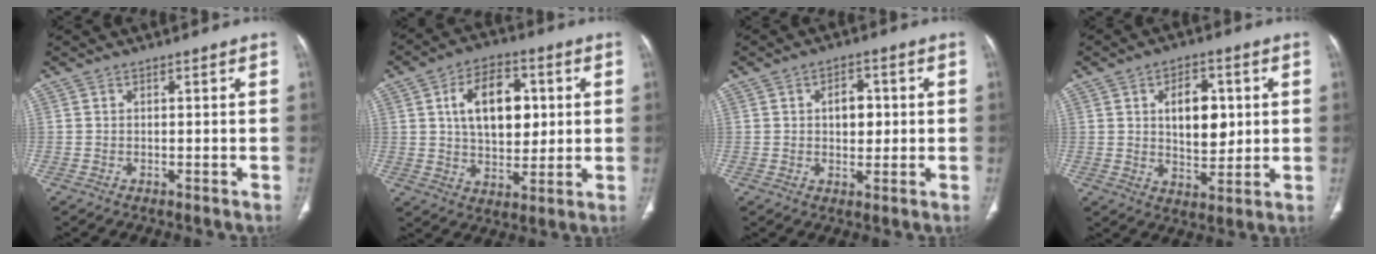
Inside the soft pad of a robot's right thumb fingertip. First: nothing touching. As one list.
[{"total": 14.0, "force": [3.0, 8.8, 10.5], "torque": [-0.133, 0.001, 0.048]}, {"total": 5.2, "force": [0.6, 3.5, 3.8], "torque": [-0.033, 0.003, 0.008]}, {"total": 10.2, "force": [2.0, 6.1, 7.9], "torque": [-0.085, -0.010, 0.037]}]